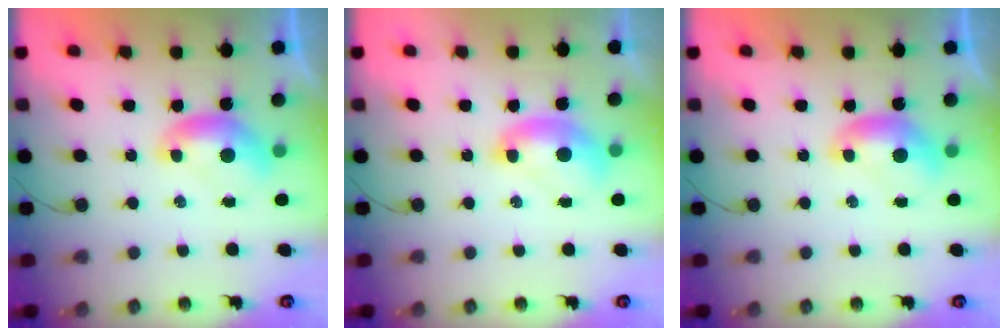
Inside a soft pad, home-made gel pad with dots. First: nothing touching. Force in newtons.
{"total": 2.0, "press": 2.0, "slide": 0.4}
{"total": 0.0}